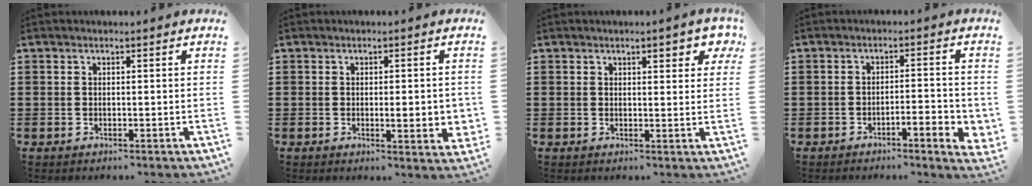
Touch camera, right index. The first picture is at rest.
{"total": 4.1, "force": [-0.3, 0.9, 4.0], "torque": [-0.058, -0.003, -0.008]}
{"total": 3.0, "force": [1.9, 1.0, 2.0], "torque": [-0.029, 0.001, 0.030]}
{"total": 3.9, "force": [-2.0, 0.8, 3.3], "torque": [-0.052, 0.000, -0.035]}